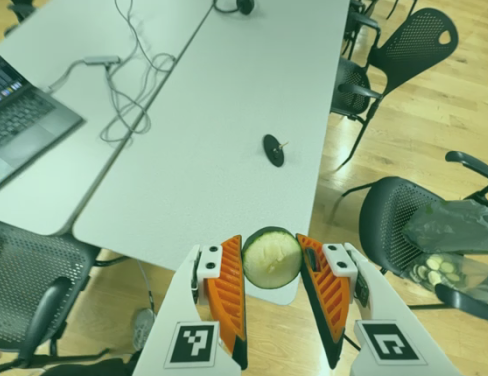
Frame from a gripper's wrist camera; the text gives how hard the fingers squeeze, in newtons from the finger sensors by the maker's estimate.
{"total": 8.2, "left": 8.2, "right": 8.3}